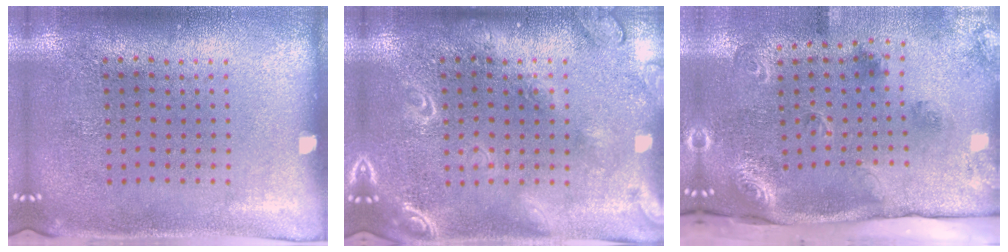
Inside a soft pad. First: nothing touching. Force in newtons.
{"total": 1.9, "press": 1.9, "slide": 0.2}
{"total": 2.5, "press": 1.9, "slide": 1.7}